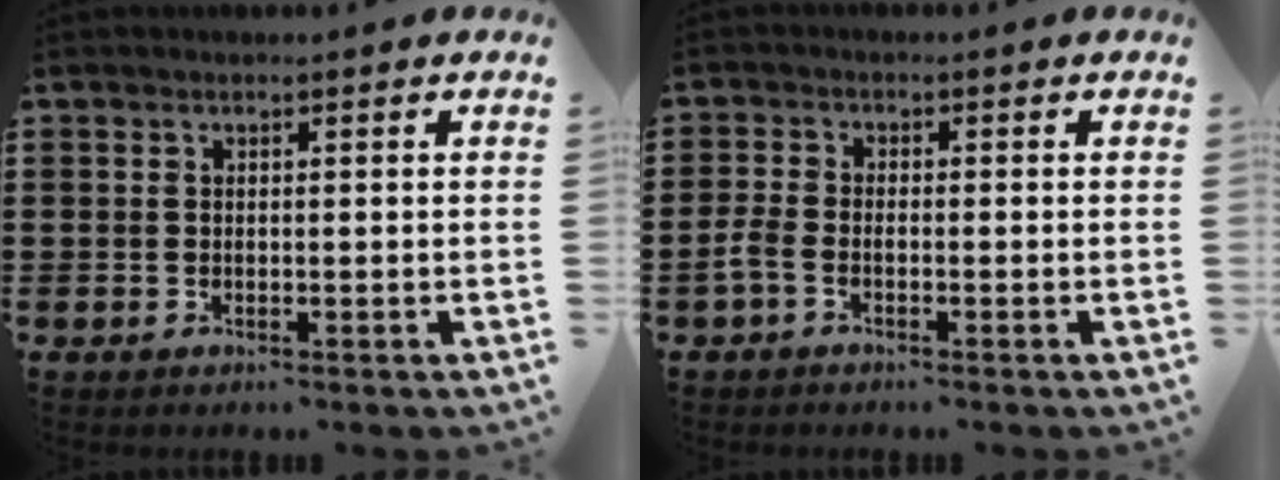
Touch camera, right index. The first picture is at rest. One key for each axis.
{"total": 1.9, "fx": -1.1, "fy": 0.6, "fz": 1.4, "tx": -0.041, "ty": -0.003, "tz": -0.027}